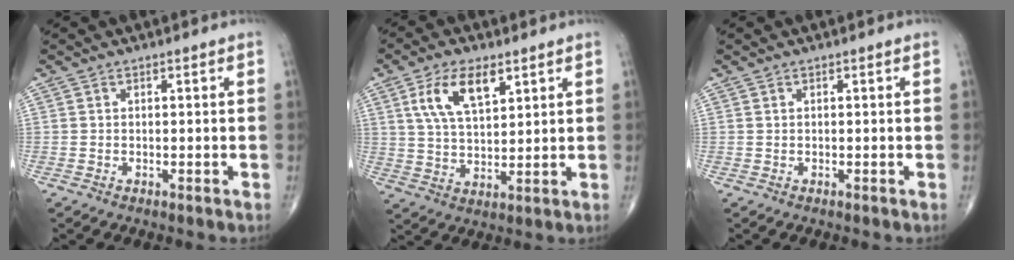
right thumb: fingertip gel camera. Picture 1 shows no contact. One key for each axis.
{"total": 9.9, "fx": 4.6, "fy": 4.6, "fz": 7.5, "tx": -0.133, "ty": -0.014, "tz": 0.090}
{"total": 0.0}